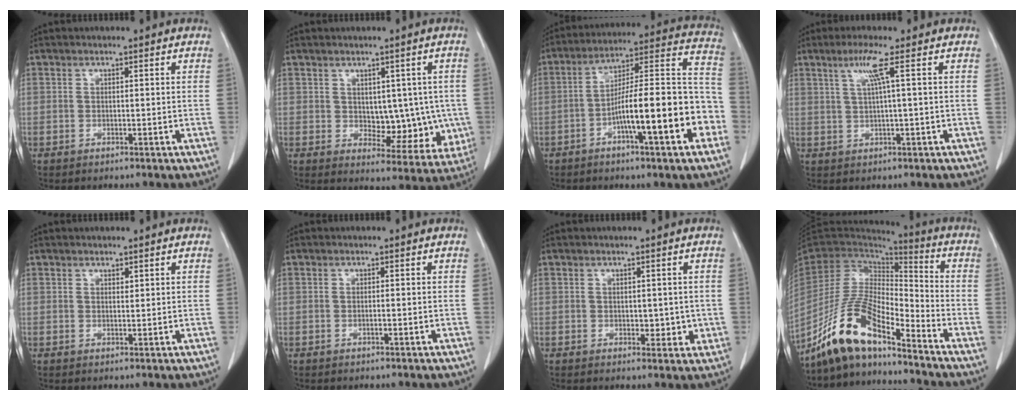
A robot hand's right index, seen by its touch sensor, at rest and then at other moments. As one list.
[{"total": 8.3, "force": [0.2, 5.2, 6.6], "torque": [-0.061, 0.005, 0.022]}, {"total": 18.2, "force": [-6.2, 2.2, 17.0], "torque": [-0.233, 0.027, -0.091]}, {"total": 3.8, "force": [1.4, -1.0, 3.4], "torque": [-0.076, 0.004, 0.032]}, {"total": 0.7, "force": [0.6, 0.3, 0.2], "torque": [-0.003, -0.005, 0.009]}, {"total": 0.0}, {"total": 2.8, "force": [0.1, 1.9, 2.1], "torque": [-0.018, -0.001, 0.009]}, {"total": 13.8, "force": [-10.7, 3.1, 8.2], "torque": [-0.168, 0.009, -0.198]}]